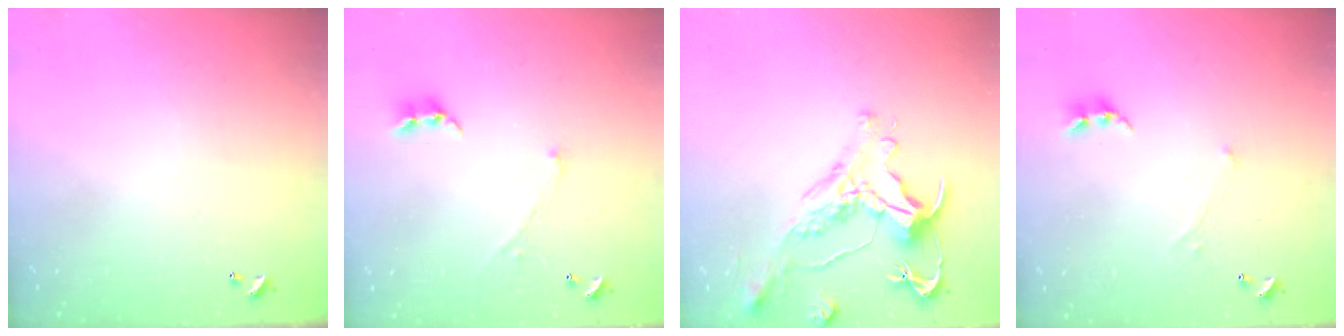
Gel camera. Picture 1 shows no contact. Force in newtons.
{"total": 2.9, "press": 2.9, "slide": 0.4}
{"total": 1.6, "press": 0.9, "slide": 1.3}
{"total": 0.7, "press": 0.0, "slide": 0.7}